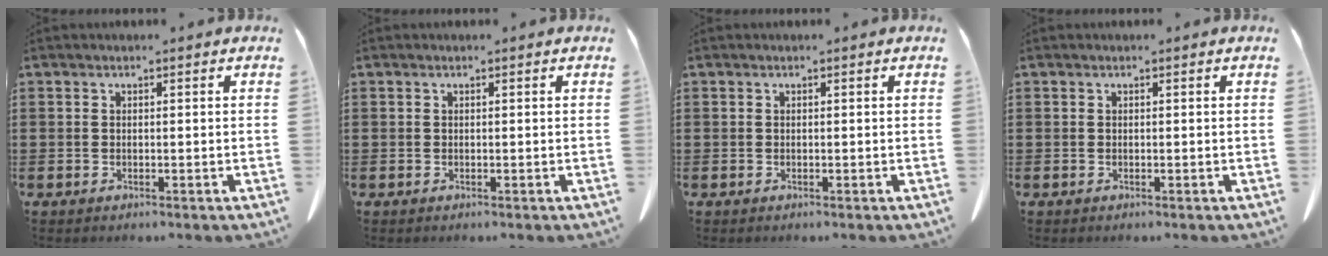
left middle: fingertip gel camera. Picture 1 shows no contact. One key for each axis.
{"total": 0.0}
{"total": 0.0}
{"total": 0.0}